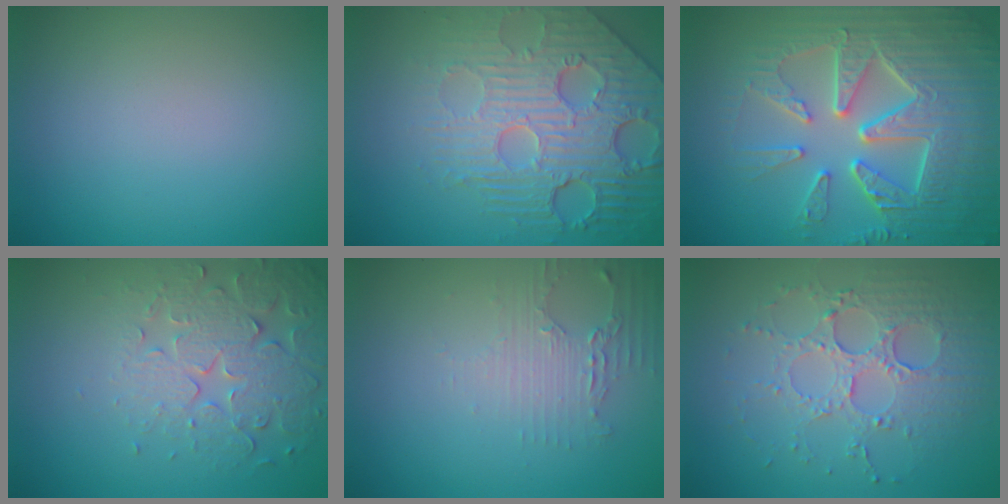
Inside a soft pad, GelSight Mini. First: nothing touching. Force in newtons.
{"total": 8.1, "press": 5.8, "slide": 5.7}
{"total": 9.2, "press": 6.6, "slide": 6.4}
{"total": 5.0, "press": 4.1, "slide": 2.9}
{"total": 2.1, "press": 2.0, "slide": 0.4}
{"total": 4.0, "press": 3.7, "slide": 1.4}